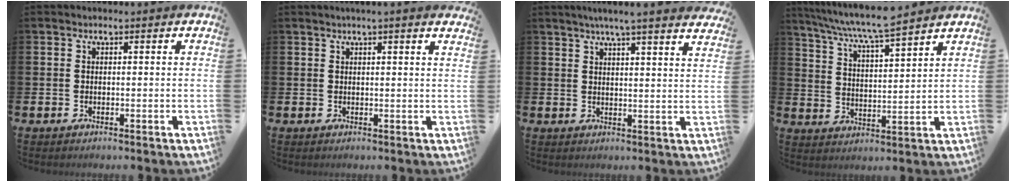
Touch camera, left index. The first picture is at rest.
{"total": 1.5, "force": [1.3, -0.3, 0.6], "torque": [-0.008, -0.001, 0.023]}
{"total": 5.0, "force": [4.6, -0.7, 1.8], "torque": [-0.045, -0.018, 0.080]}
{"total": 7.4, "force": [7.0, 0.2, 2.4], "torque": [-0.076, -0.041, 0.123]}